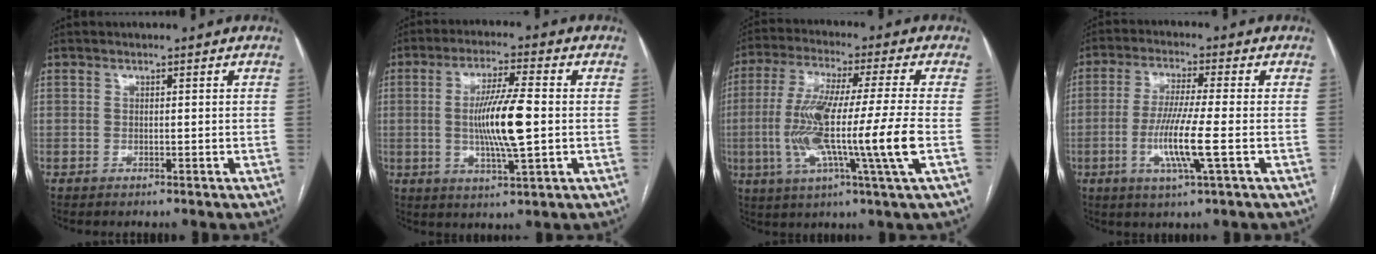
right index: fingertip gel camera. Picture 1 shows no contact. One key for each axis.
{"total": 10.1, "fx": -0.3, "fy": 0.6, "fz": 10.0, "tx": -0.190, "ty": -0.006, "tz": -0.009}
{"total": 16.1, "fx": -2.6, "fy": -1.0, "fz": 15.8, "tx": -0.308, "ty": -0.015, "tz": -0.059}
{"total": 8.8, "fx": -2.2, "fy": -0.5, "fz": 8.5, "tx": -0.172, "ty": -0.015, "tz": -0.045}